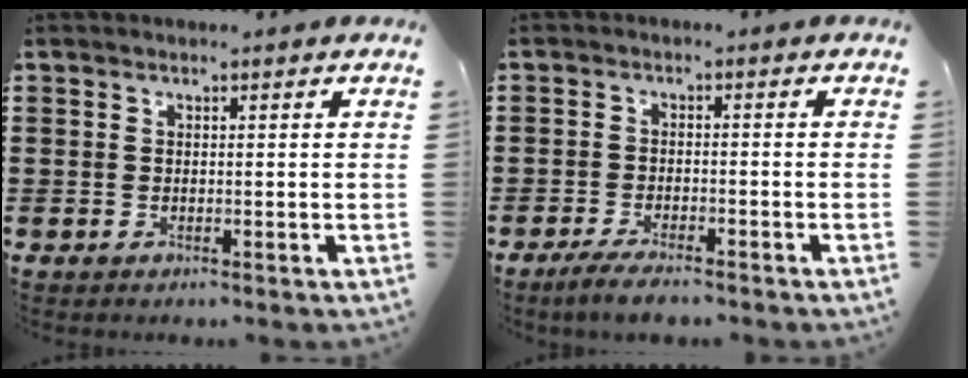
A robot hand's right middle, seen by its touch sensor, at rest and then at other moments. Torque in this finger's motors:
{"motor_torque": [1.48, -0.62, 0.46, 0.15]}